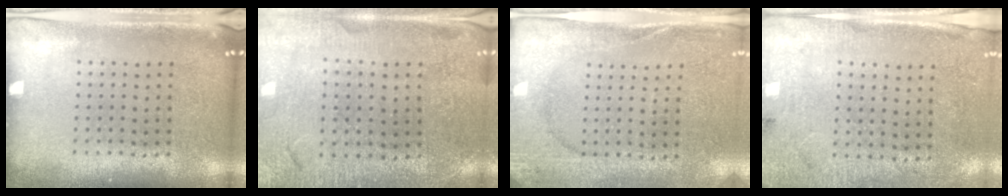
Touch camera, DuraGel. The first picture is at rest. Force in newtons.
{"total": 1.0, "press": 0.9, "slide": 0.3}
{"total": 2.6, "press": 2.5, "slide": 0.7}
{"total": 2.7, "press": 2.2, "slide": 1.6}